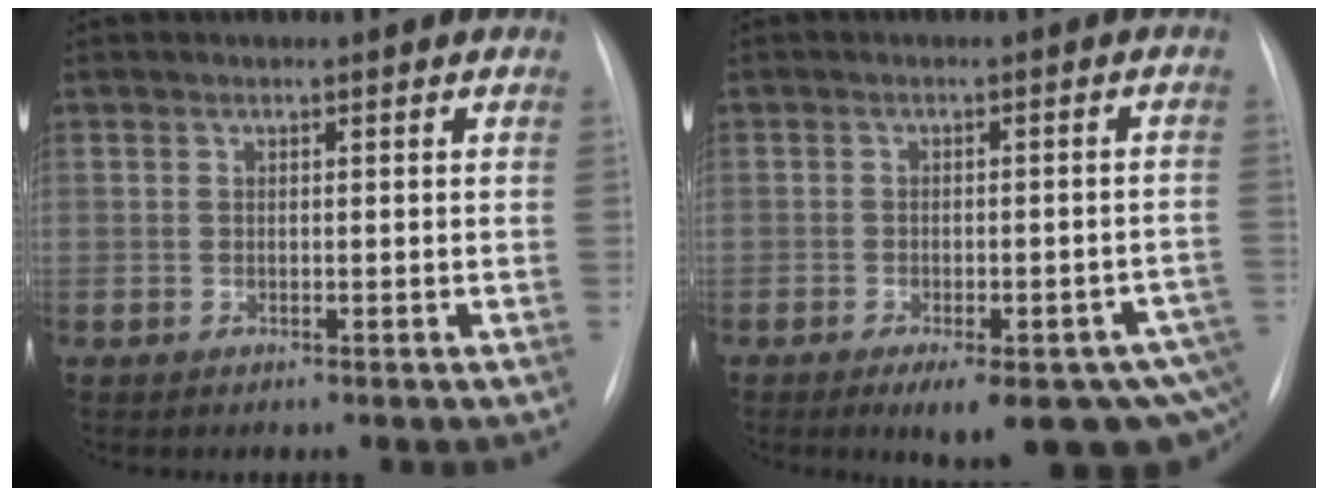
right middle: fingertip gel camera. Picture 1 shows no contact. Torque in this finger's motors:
{"motor_torque": [1.09, -1.05, 0.23, 0.08]}